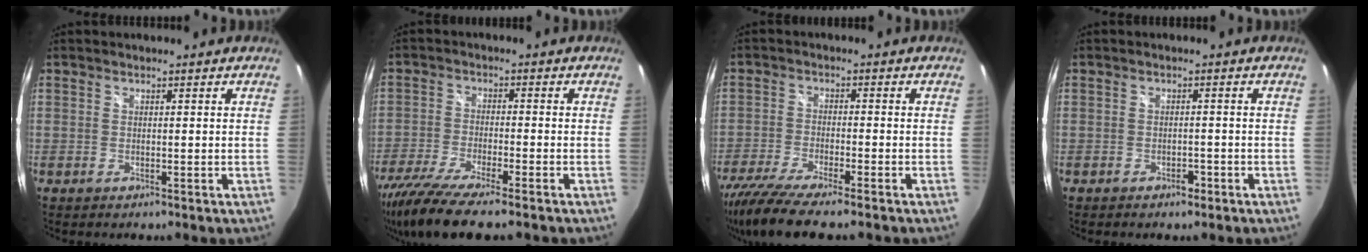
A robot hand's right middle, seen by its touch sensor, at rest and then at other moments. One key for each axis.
{"total": 13.2, "fx": -10.4, "fy": 1.6, "fz": 8.0, "tx": -0.173, "ty": -0.044, "tz": -0.185}
{"total": 11.6, "fx": -9.5, "fy": 1.2, "fz": 6.7, "tx": -0.150, "ty": -0.042, "tz": -0.167}
{"total": 1.8, "fx": -1.2, "fy": 1.1, "fz": 0.7, "tx": -0.014, "ty": 0.002, "tz": -0.014}